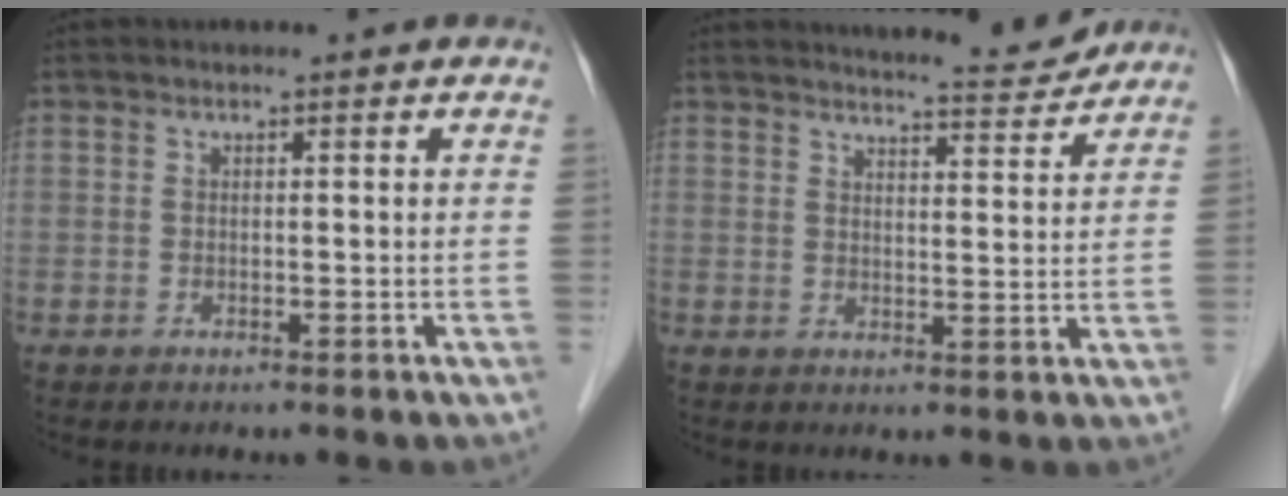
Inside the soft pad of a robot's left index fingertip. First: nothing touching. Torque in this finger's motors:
{"motor_torque": [0.40, -0.42, 0.05, 0.00]}